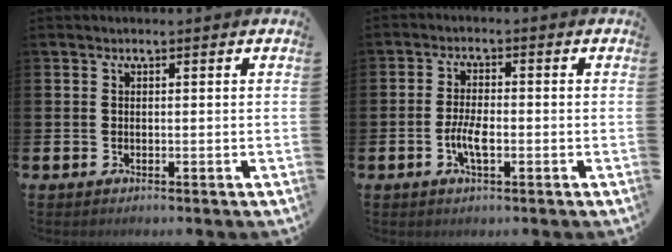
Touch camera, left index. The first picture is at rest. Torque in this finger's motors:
{"motor_torque": [0.86, 0.22, 0.13, 0.04]}